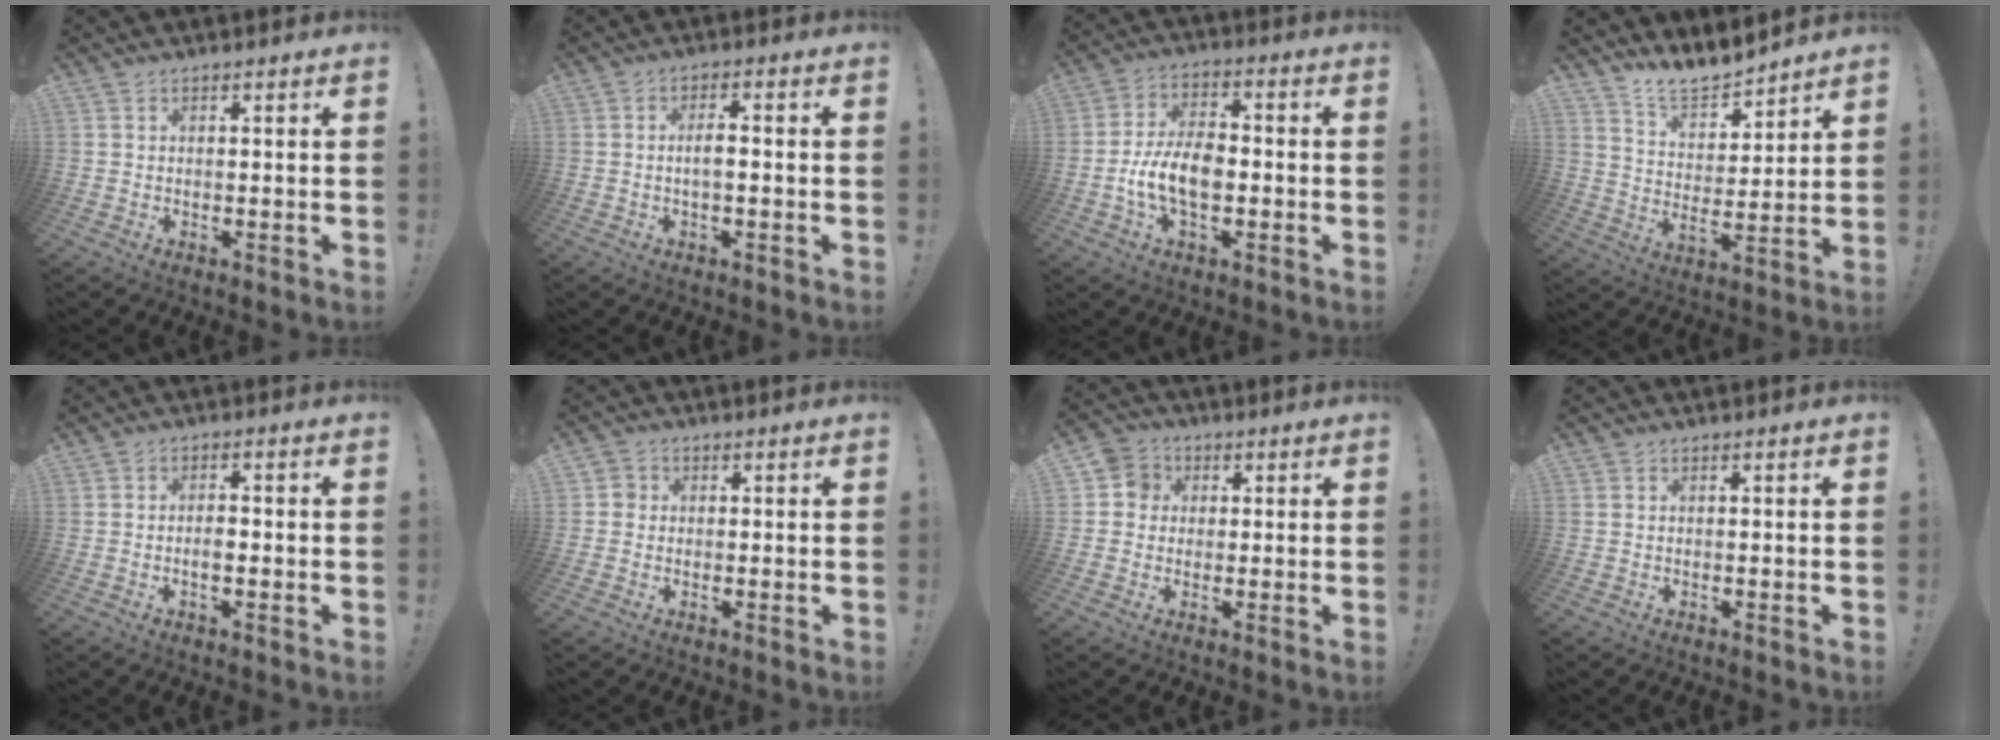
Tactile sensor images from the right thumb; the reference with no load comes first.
{"total": 3.8, "force": [-0.6, 1.0, 3.6], "torque": [-0.057, 0.003, -0.013]}
{"total": 11.6, "force": [-2.9, 6.6, 9.1], "torque": [-0.174, 0.007, -0.053]}
{"total": 9.8, "force": [9.4, 1.5, 2.2], "torque": [-0.046, -0.078, 0.175]}
{"total": 2.6, "force": [-0.7, 1.2, 2.2], "torque": [-0.028, 0.002, -0.013]}
{"total": 2.3, "force": [-0.2, 2.1, 0.8], "torque": [-0.014, 0.007, -0.004]}
{"total": 5.5, "force": [0.6, 5.2, 1.6], "torque": [-0.027, 0.008, 0.012]}
{"total": 0.0}